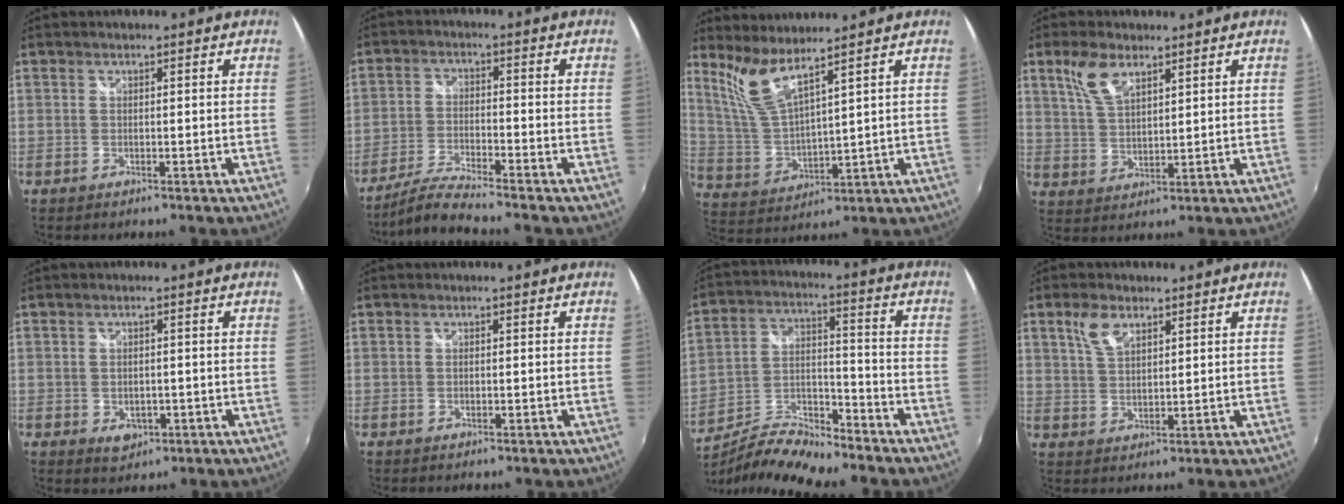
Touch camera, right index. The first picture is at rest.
{"total": 6.8, "force": [-6.2, -0.4, 2.7], "torque": [-0.074, -0.003, -0.124]}
{"total": 7.7, "force": [6.1, 0.3, 4.8], "torque": [-0.096, -0.013, 0.136]}
{"total": 7.0, "force": [4.3, 3.2, 4.5], "torque": [-0.091, 0.009, 0.089]}
{"total": 4.0, "force": [-1.2, 3.0, 2.3], "torque": [-0.044, -0.005, -0.013]}
{"total": 0.0}
{"total": 12.2, "force": [-10.5, 2.5, 5.7], "torque": [-0.117, -0.003, -0.197]}
{"total": 5.3, "force": [3.0, 2.7, 3.4], "torque": [-0.067, 0.009, 0.060]}